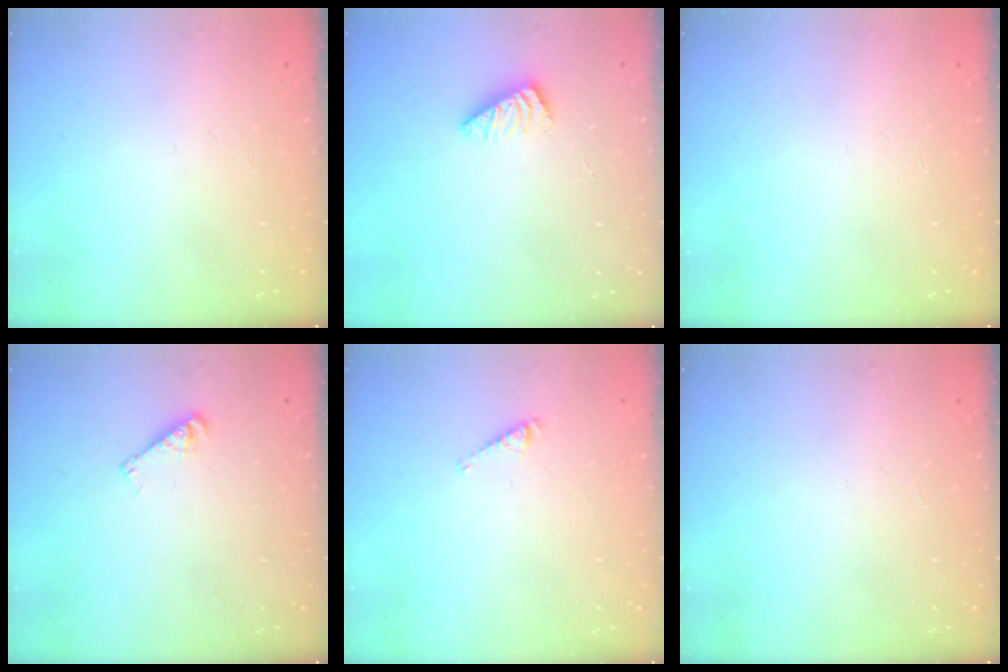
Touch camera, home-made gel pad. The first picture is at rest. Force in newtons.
{"total": 2.5, "press": 2.4, "slide": 0.4}
{"total": 0.0}
{"total": 4.5, "press": 4.5, "slide": 0.3}
{"total": 3.0, "press": 2.9, "slide": 0.4}
{"total": 0.0}